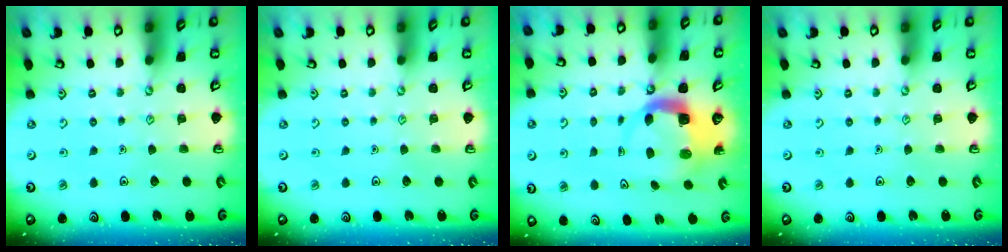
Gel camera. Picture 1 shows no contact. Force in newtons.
{"total": 0.0}
{"total": 4.0, "press": 4.0, "slide": 0.3}
{"total": 0.0}